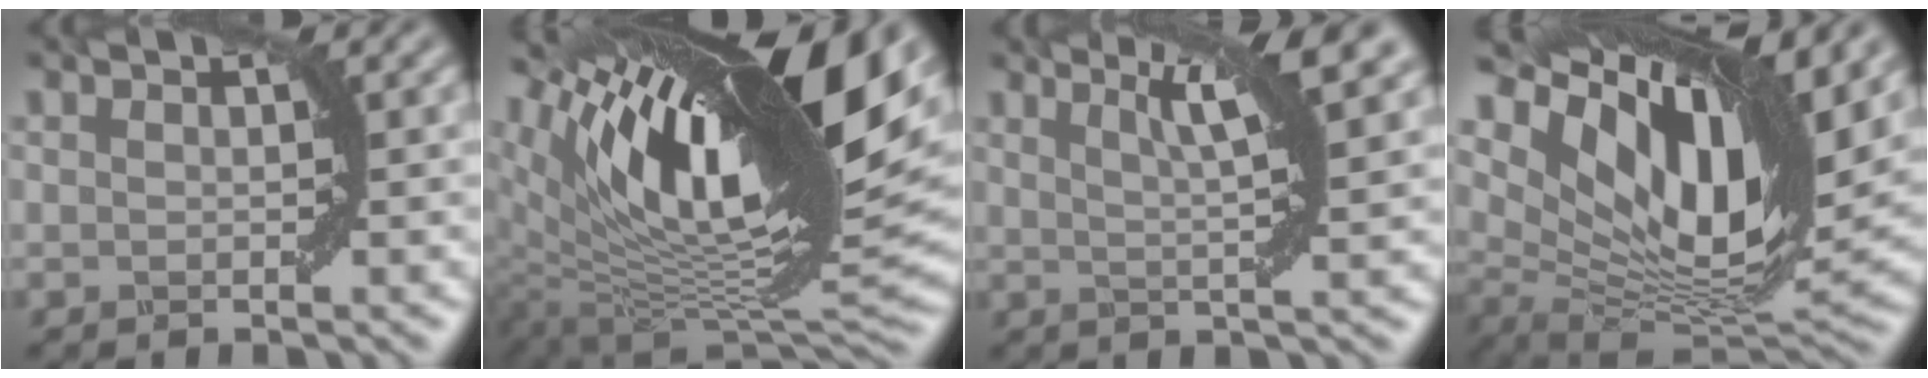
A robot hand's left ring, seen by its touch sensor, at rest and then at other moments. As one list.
[{"total": 17.1, "force": [7.3, 5.3, 14.5], "torque": [-0.254, 0.009, 0.132]}, {"total": 5.6, "force": [2.9, 0.7, 4.8], "torque": [-0.072, 0.008, 0.052]}, {"total": 14.3, "force": [6.2, 6.6, 11.1], "torque": [-0.202, 0.009, 0.114]}]